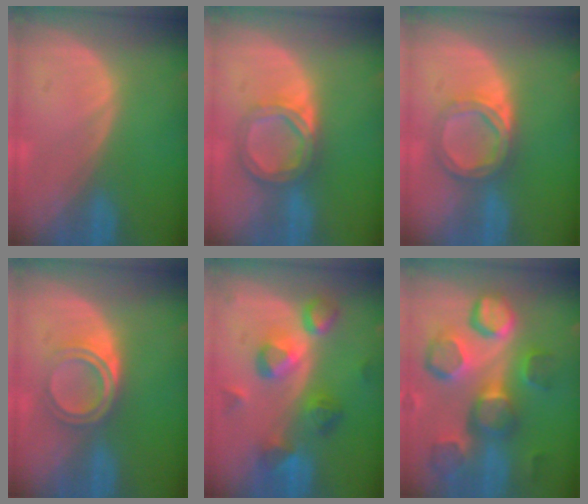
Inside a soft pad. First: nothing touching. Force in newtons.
{"total": 5.6, "press": 5.3, "slide": 2.0}
{"total": 5.1, "press": 5.0, "slide": 0.7}
{"total": 5.2, "press": 4.5, "slide": 2.7}
{"total": 7.7, "press": 7.7, "slide": 0.7}
{"total": 11.9, "press": 10.8, "slide": 5.0}